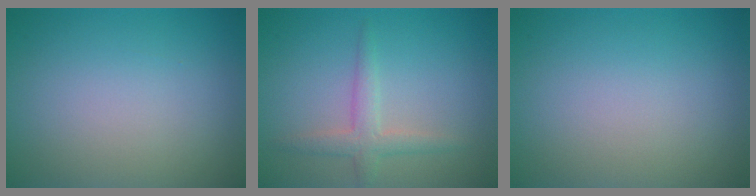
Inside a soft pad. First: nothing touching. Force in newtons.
{"total": 2.4, "press": 2.4, "slide": 0.0}
{"total": 0.0}